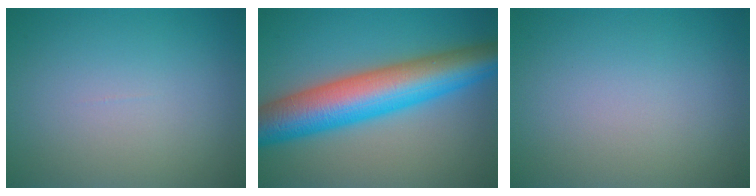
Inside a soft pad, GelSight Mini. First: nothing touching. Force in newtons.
{"total": 10.7, "press": 10.7, "slide": 0.1}
{"total": 0.0}